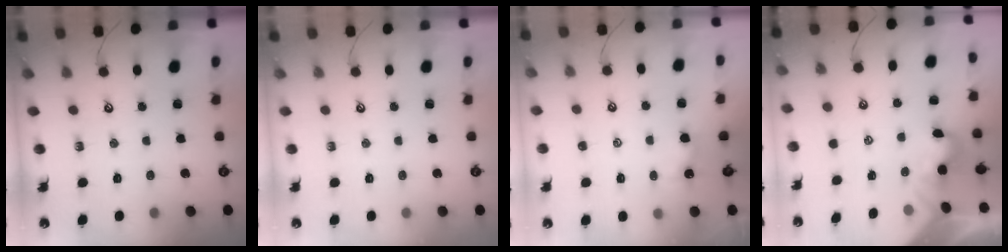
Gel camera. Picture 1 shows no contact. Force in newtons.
{"total": 0.0}
{"total": 0.6, "press": 0.5, "slide": 0.3}
{"total": 1.4, "press": 1.2, "slide": 0.7}